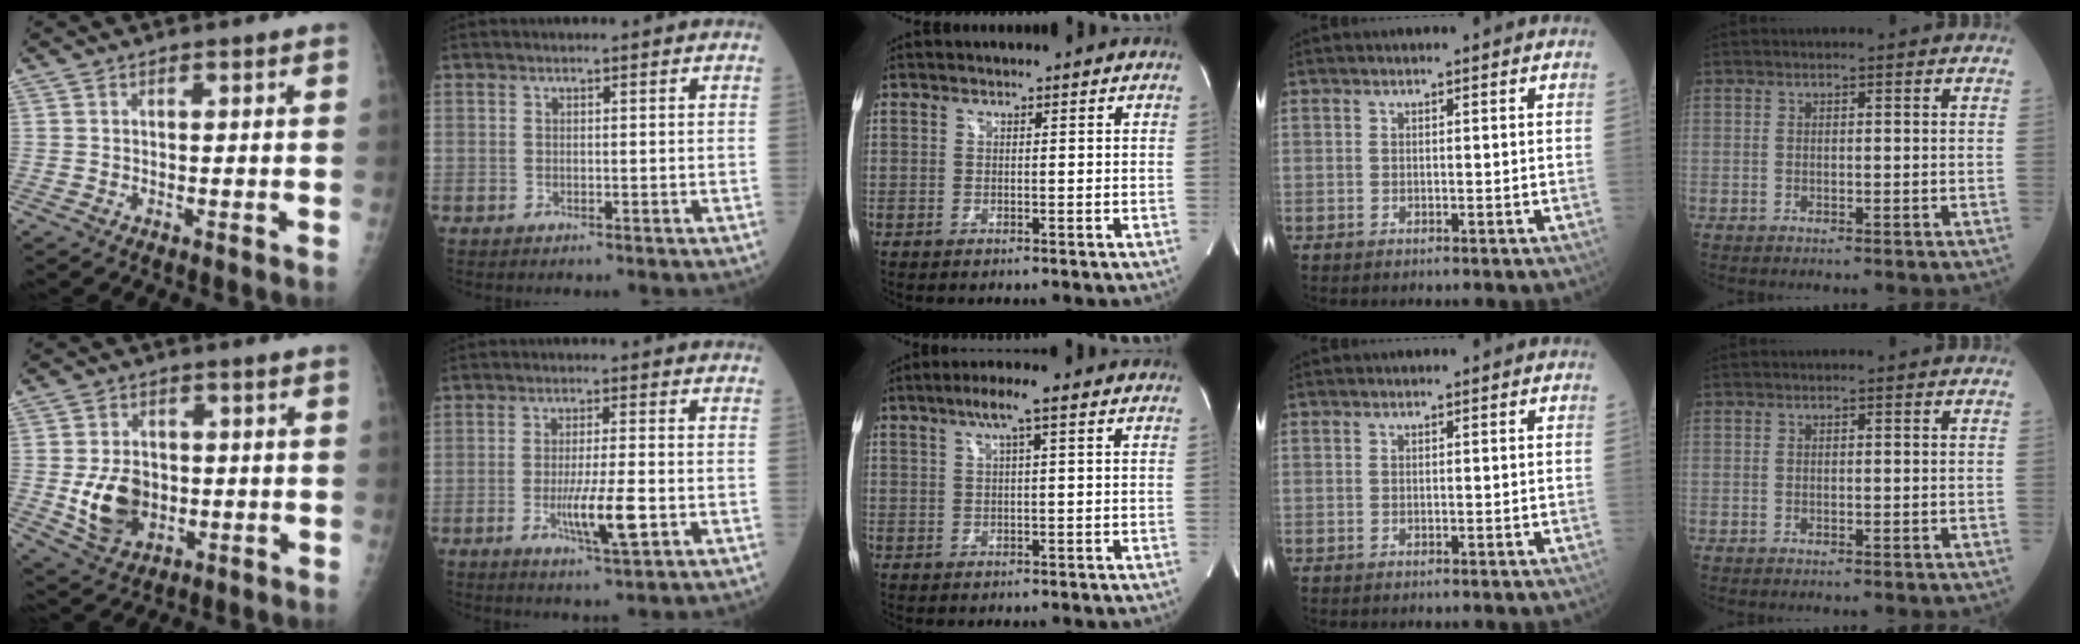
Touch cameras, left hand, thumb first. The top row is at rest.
{"thumb": {"total": 9.8, "force": [-1.4, 7.4, 6.3], "torque": [-0.084, -0.002, -0.012]}, "index": {"total": 7.0, "force": [-2.1, 0.4, 6.7], "torque": [-0.125, -0.014, -0.034]}, "middle": {"total": 4.0, "force": [2.0, -0.1, 3.5], "torque": [-0.067, 0.013, 0.035]}}